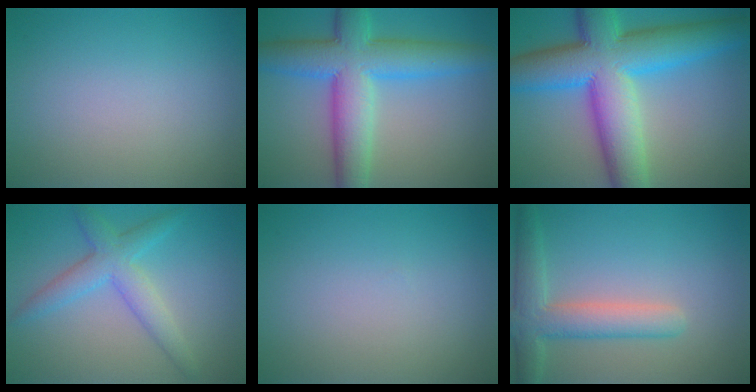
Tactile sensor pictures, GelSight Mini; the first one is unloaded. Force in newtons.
{"total": 9.1, "press": 9.1, "slide": 0.2}
{"total": 13.1, "press": 13.1, "slide": 0.2}
{"total": 3.9, "press": 3.9, "slide": 0.2}
{"total": 0.0}
{"total": 4.6, "press": 4.6, "slide": 0.4}